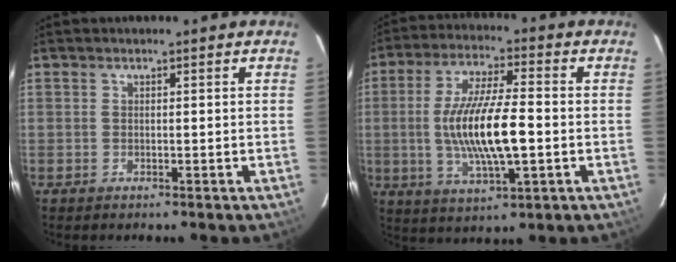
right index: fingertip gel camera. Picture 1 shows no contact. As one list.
[{"total": 14.4, "force": [-1.6, 3.7, 13.8], "torque": [-0.267, -0.006, -0.025]}]